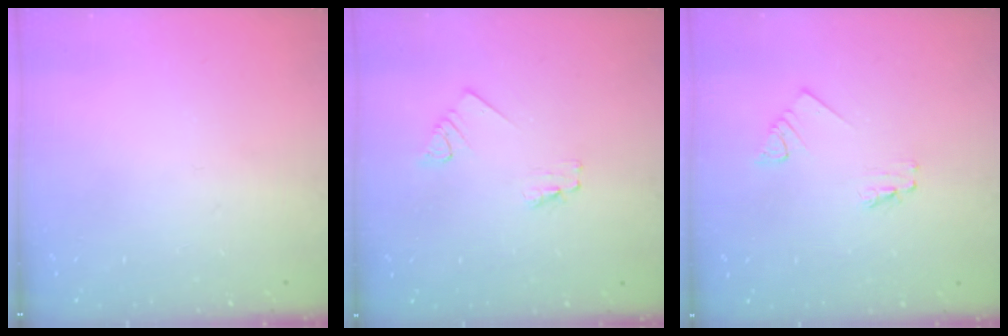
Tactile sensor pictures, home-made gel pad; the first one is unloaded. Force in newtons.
{"total": 1.6, "press": 1.6, "slide": 0.1}
{"total": 1.2, "press": 1.2, "slide": 0.1}